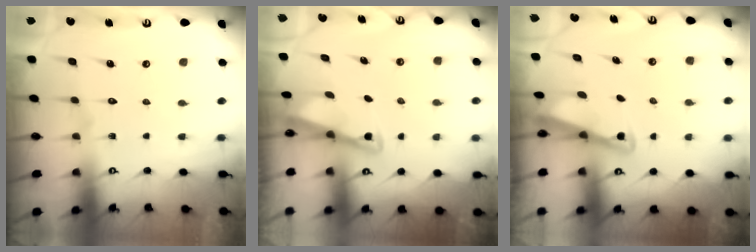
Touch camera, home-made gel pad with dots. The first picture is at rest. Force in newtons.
{"total": 3.1, "press": 3.1, "slide": 0.3}
{"total": 2.8, "press": 2.8, "slide": 0.3}